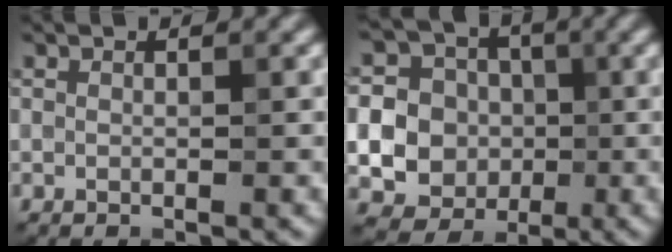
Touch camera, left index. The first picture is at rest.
{"total": 18.1, "force": [-1.6, 17.3, 5.0], "torque": [-0.148, 0.002, -0.058]}